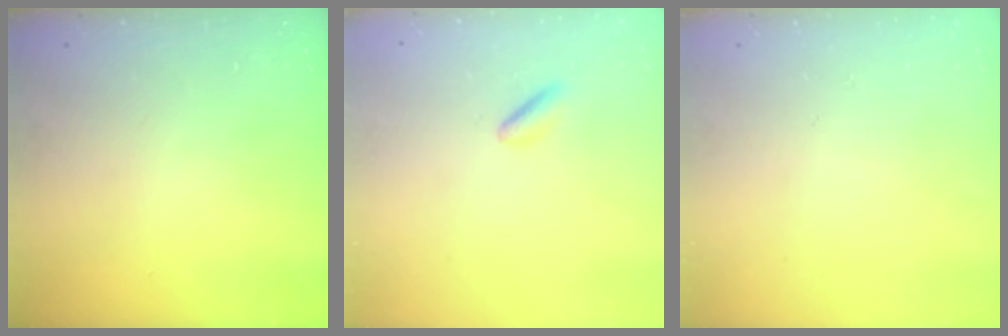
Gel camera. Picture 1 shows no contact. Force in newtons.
{"total": 2.4, "press": 2.2, "slide": 1.0}
{"total": 0.0}